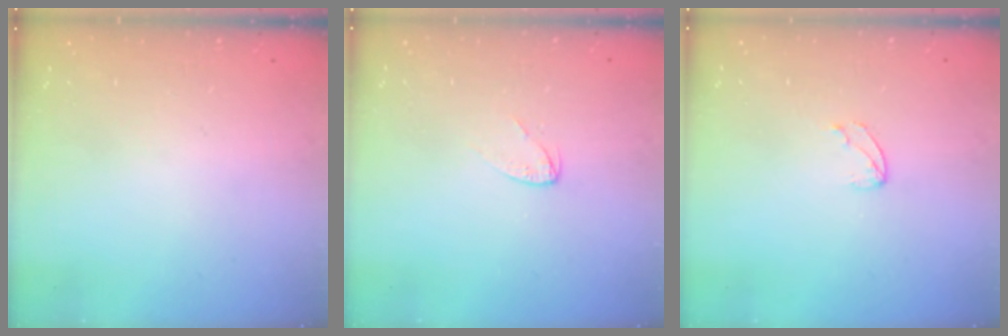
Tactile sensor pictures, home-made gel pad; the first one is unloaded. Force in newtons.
{"total": 2.5, "press": 2.5, "slide": 0.2}
{"total": 3.4, "press": 3.4, "slide": 0.3}